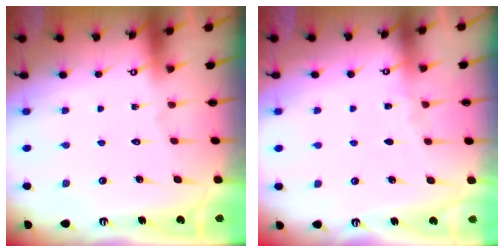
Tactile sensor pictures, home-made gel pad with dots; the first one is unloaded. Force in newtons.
{"total": 2.5, "press": 2.5, "slide": 0.4}